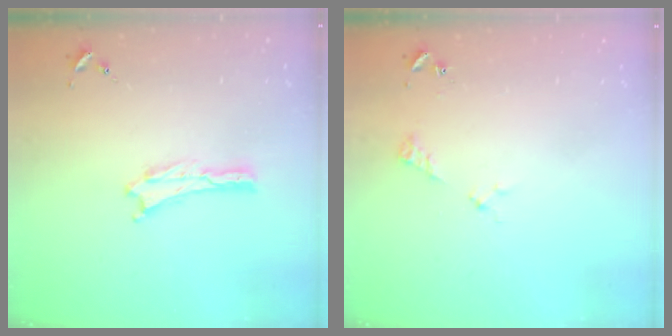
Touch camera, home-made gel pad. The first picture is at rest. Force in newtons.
{"total": 2.5, "press": 2.5, "slide": 0.3}